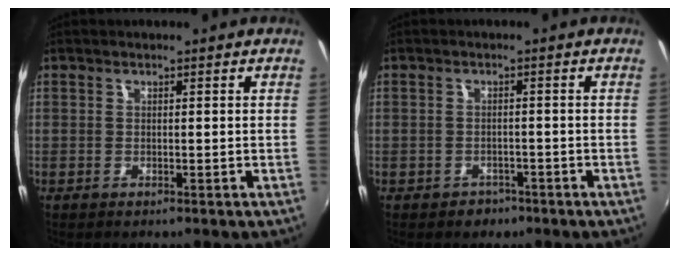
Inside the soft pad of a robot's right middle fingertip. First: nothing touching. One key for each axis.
{"total": 2.8, "fx": -1.8, "fy": 2.2, "fz": 0.4, "tx": -0.015, "ty": 0.001, "tz": -0.023}